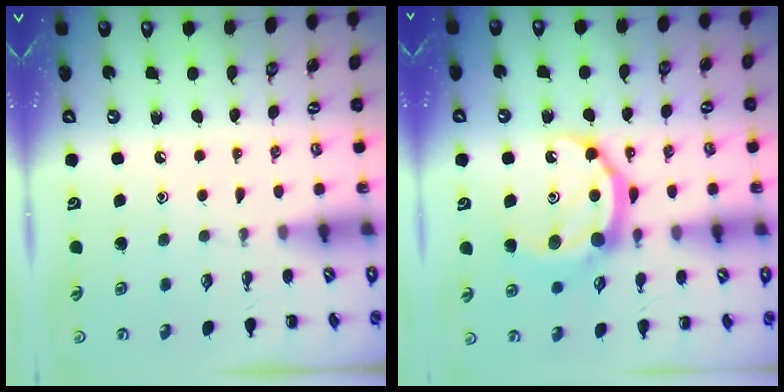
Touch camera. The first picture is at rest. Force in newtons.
{"total": 12.4, "press": 12.4, "slide": 0.8}